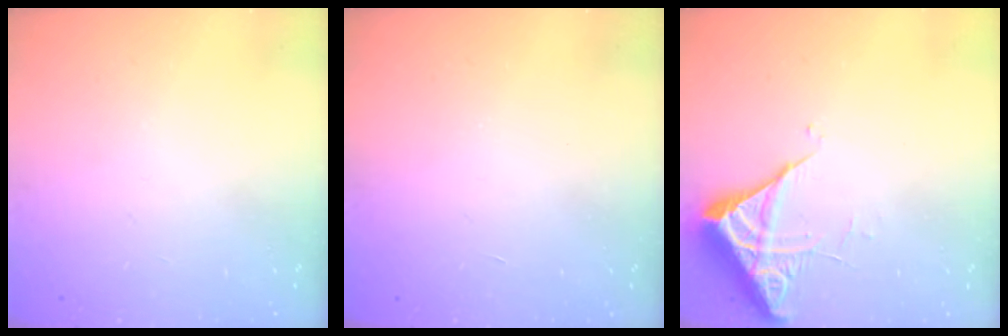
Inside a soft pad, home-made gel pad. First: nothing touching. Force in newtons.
{"total": 1.7, "press": 1.7, "slide": 0.1}
{"total": 5.4, "press": 5.4, "slide": 0.3}